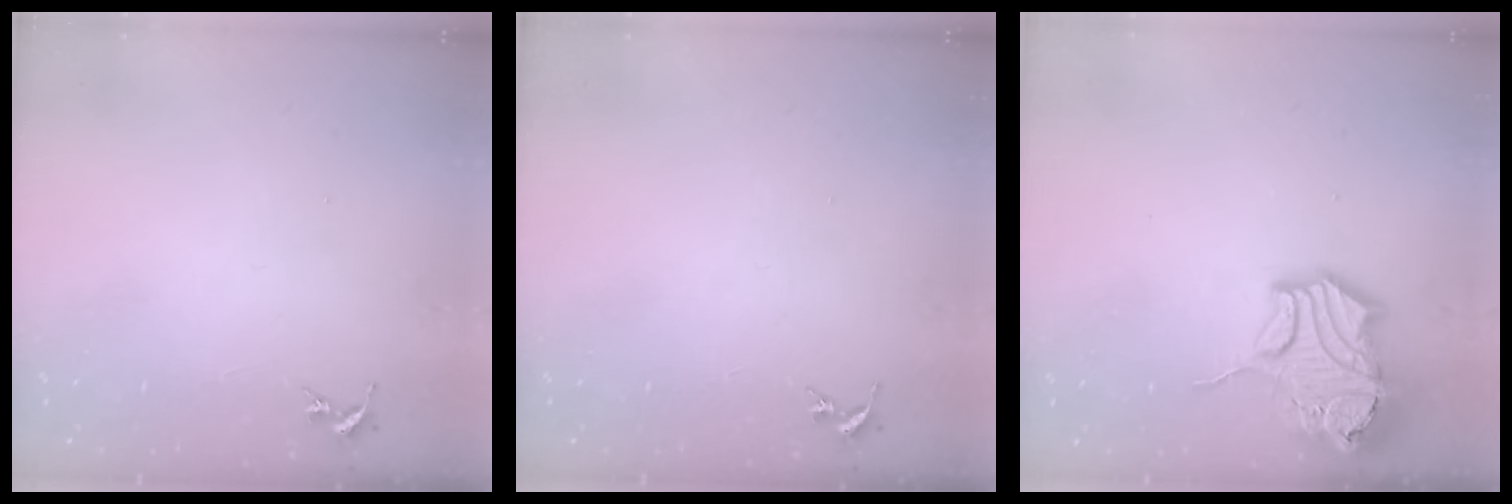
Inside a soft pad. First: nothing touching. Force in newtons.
{"total": 0.0}
{"total": 19.8, "press": 19.6, "slide": 2.6}